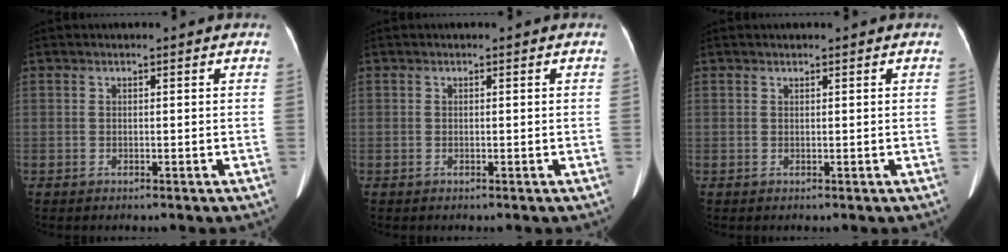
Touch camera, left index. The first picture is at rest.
{"total": 0.0}
{"total": 0.0}